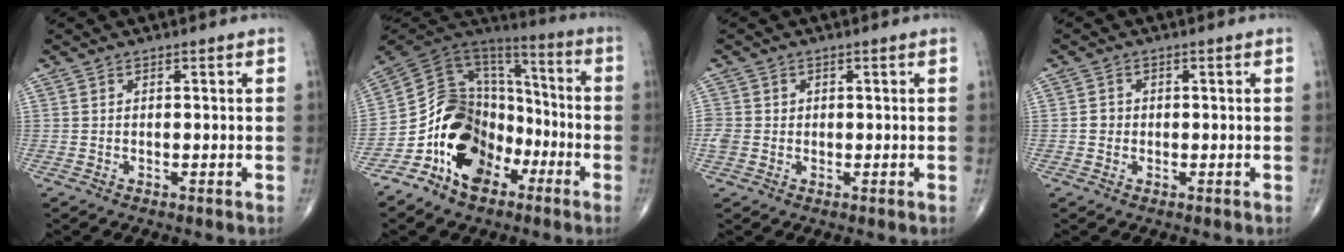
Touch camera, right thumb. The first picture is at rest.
{"total": 17.9, "force": [-8.1, 12.6, 9.8], "torque": [-0.133, 0.090, -0.150]}
{"total": 2.9, "force": [-0.1, 2.6, 1.1], "torque": [-0.017, 0.007, 0.000]}
{"total": 1.7, "force": [-0.2, 1.6, 0.5], "torque": [-0.001, 0.005, -0.005]}